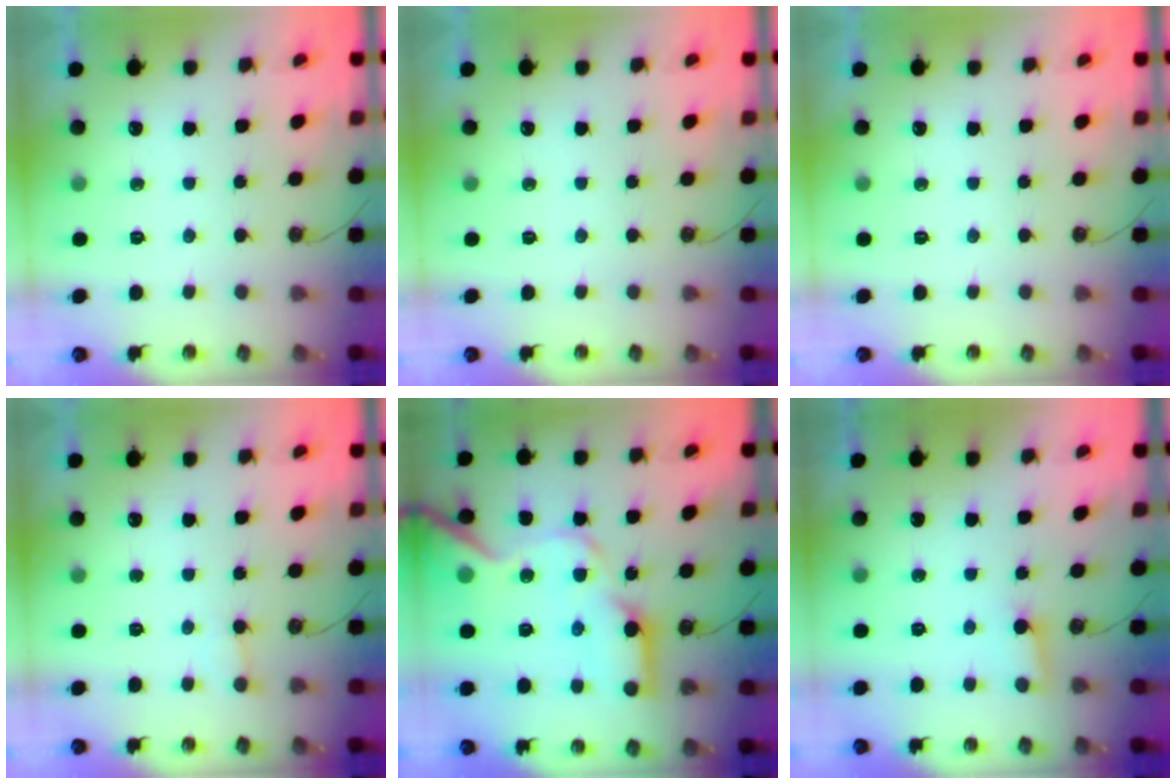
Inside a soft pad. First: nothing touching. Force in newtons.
{"total": 0.0}
{"total": 0.0}
{"total": 3.3, "press": 3.3, "slide": 0.4}
{"total": 19.4, "press": 19.3, "slide": 2.3}
{"total": 3.2, "press": 3.2, "slide": 0.3}